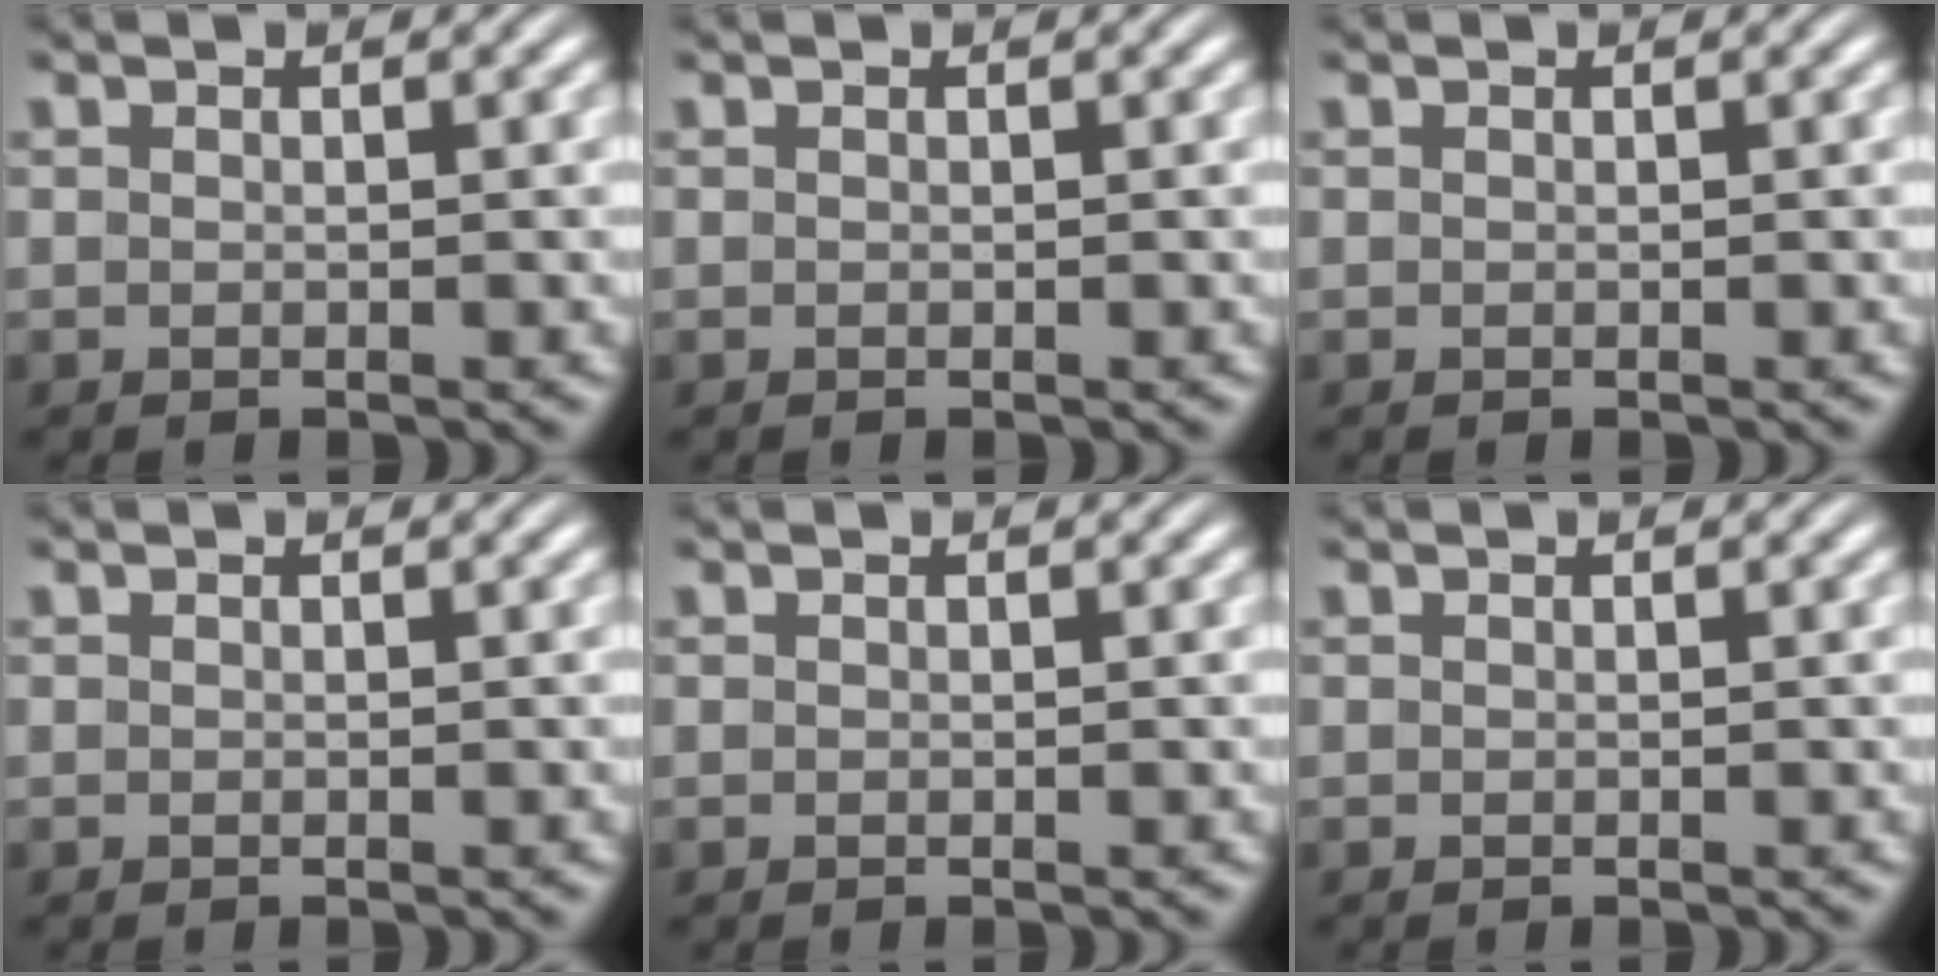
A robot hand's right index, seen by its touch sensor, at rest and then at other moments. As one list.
[{"total": 0.0}, {"total": 0.0}, {"total": 0.0}, {"total": 0.0}, {"total": 0.0}]